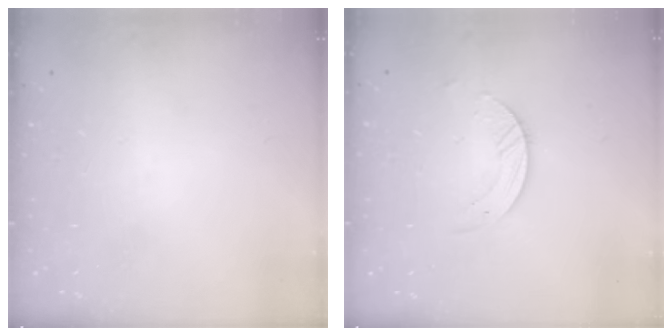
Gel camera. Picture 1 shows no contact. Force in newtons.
{"total": 3.1, "press": 3.1, "slide": 0.2}